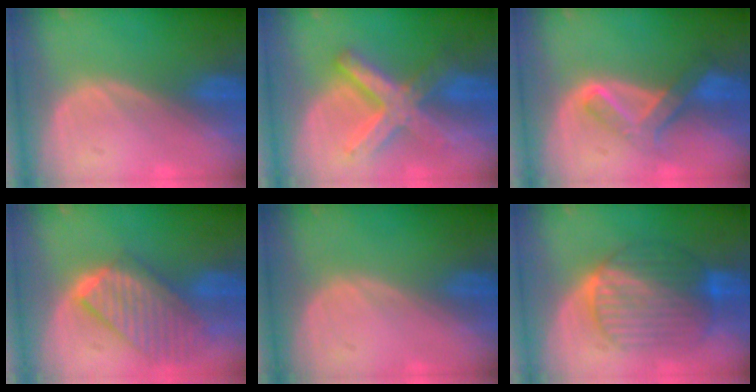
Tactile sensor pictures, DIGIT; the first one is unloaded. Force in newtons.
{"total": 9.0, "press": 9.0, "slide": 0.7}
{"total": 6.7, "press": 5.6, "slide": 3.6}
{"total": 9.8, "press": 8.6, "slide": 4.7}
{"total": 0.0}
{"total": 9.7, "press": 9.7, "slide": 0.6}